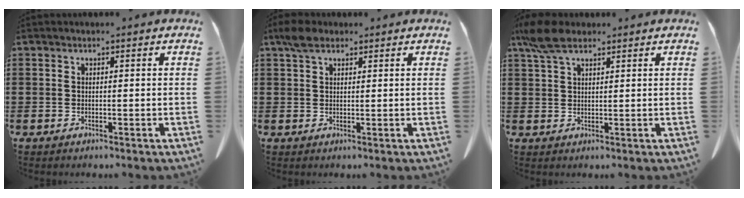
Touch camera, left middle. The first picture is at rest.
{"total": 3.1, "force": [2.1, 1.4, 1.8], "torque": [-0.041, 0.007, 0.038]}
{"total": 5.7, "force": [3.6, 2.2, 3.8], "torque": [-0.091, 0.001, 0.066]}